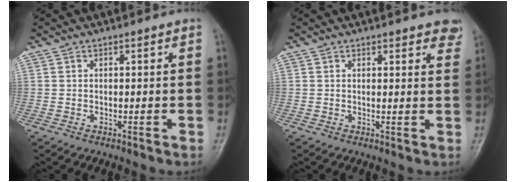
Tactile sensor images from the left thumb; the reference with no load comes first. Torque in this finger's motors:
{"motor_torque": [-0.08, -0.07, 0.10, 0.14, 0.03]}